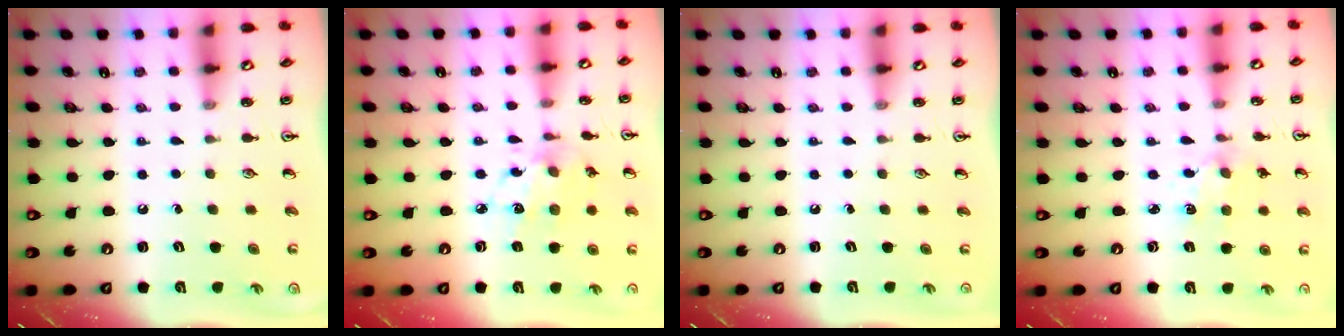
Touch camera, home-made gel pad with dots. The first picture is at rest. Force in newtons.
{"total": 9.3, "press": 9.3, "slide": 0.6}
{"total": 0.0}
{"total": 3.7, "press": 3.6, "slide": 0.5}